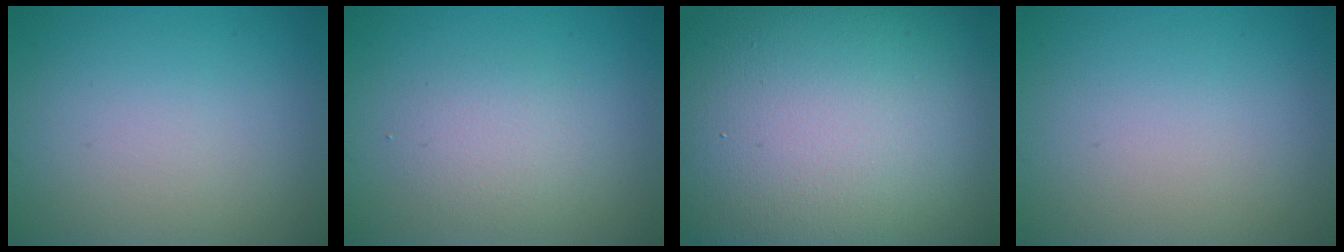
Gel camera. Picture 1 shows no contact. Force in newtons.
{"total": 2.2, "press": 2.2, "slide": 0.0}
{"total": 23.3, "press": 23.3, "slide": 1.2}
{"total": 0.0}